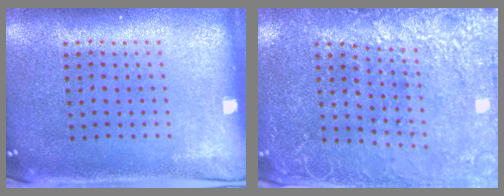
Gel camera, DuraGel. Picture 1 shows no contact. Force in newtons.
{"total": 2.9, "press": 2.8, "slide": 0.4}